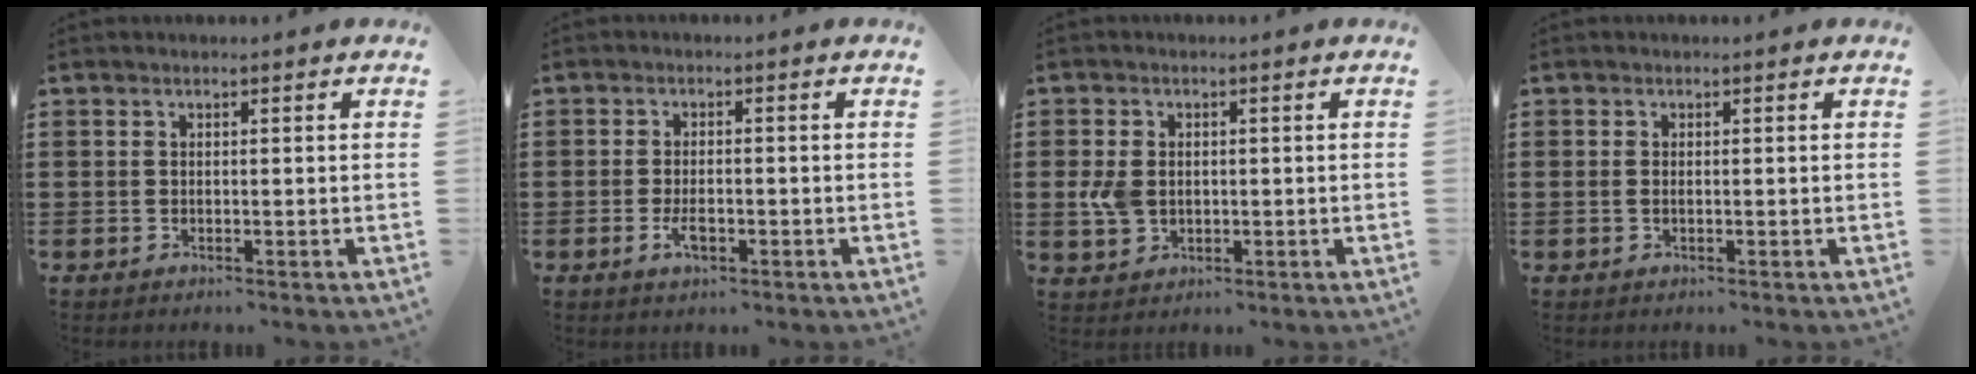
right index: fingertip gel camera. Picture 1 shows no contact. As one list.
[{"total": 2.9, "force": [-1.0, 1.1, 2.5], "torque": [-0.053, -0.005, -0.018]}, {"total": 4.0, "force": [-0.2, 3.0, 2.6], "torque": [-0.076, 0.001, -0.010]}, {"total": 0.7, "force": [-0.1, 0.3, 0.6], "torque": [-0.015, 0.000, -0.002]}]